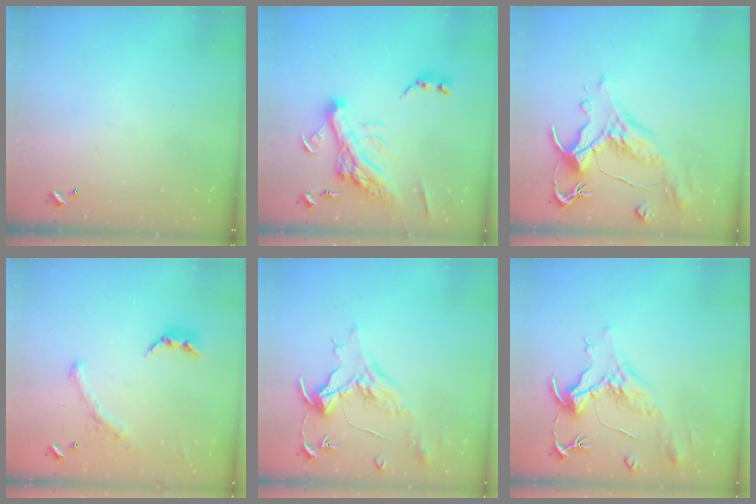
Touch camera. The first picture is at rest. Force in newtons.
{"total": 15.7, "press": 15.4, "slide": 2.8}
{"total": 1.5, "press": 0.2, "slide": 1.5}
{"total": 2.4, "press": 2.0, "slide": 1.3}
{"total": 1.6, "press": 1.4, "slide": 0.7}
{"total": 2.0, "press": 1.5, "slide": 1.3}